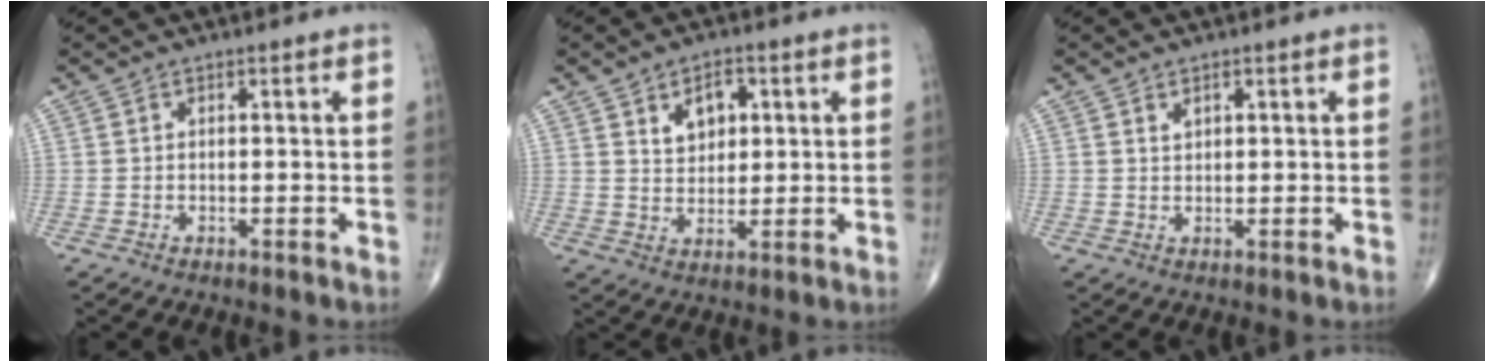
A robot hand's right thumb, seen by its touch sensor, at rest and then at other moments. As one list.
[{"total": 6.0, "force": [2.4, 3.9, 3.8], "torque": [-0.038, -0.013, 0.039]}, {"total": 1.4, "force": [0.8, 0.8, 0.8], "torque": [-0.010, -0.004, 0.016]}]